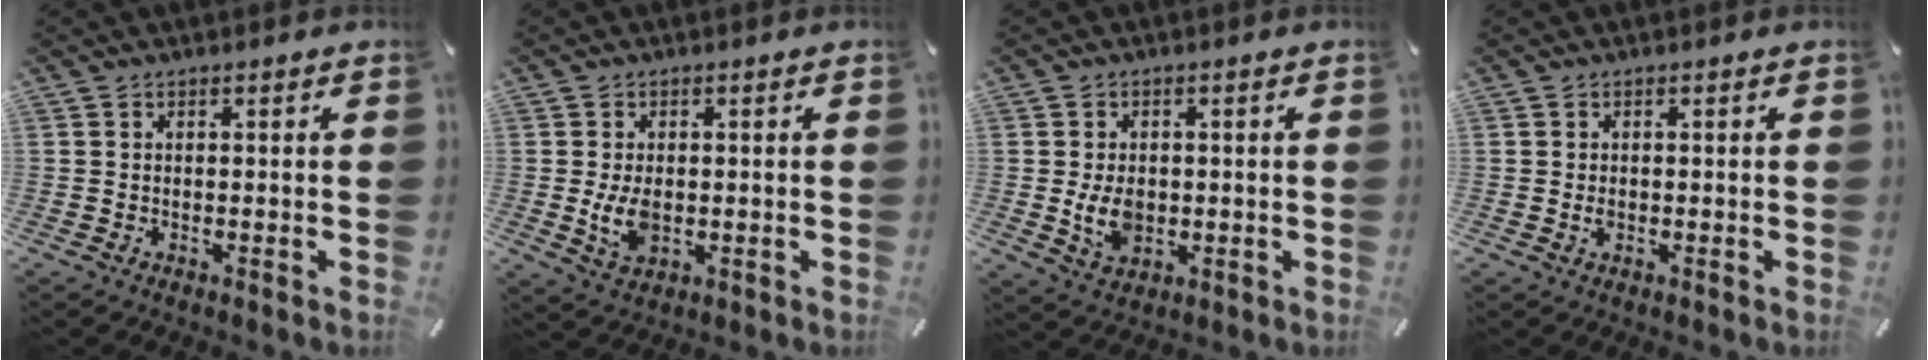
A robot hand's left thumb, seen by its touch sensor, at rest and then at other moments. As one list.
[{"total": 5.7, "force": [-0.3, 3.7, 4.3], "torque": [-0.097, -0.006, -0.010]}, {"total": 6.4, "force": [-0.5, 4.7, 4.4], "torque": [-0.097, -0.005, -0.010]}, {"total": 1.2, "force": [-0.1, 0.7, 0.9], "torque": [-0.018, 0.002, -0.003]}]